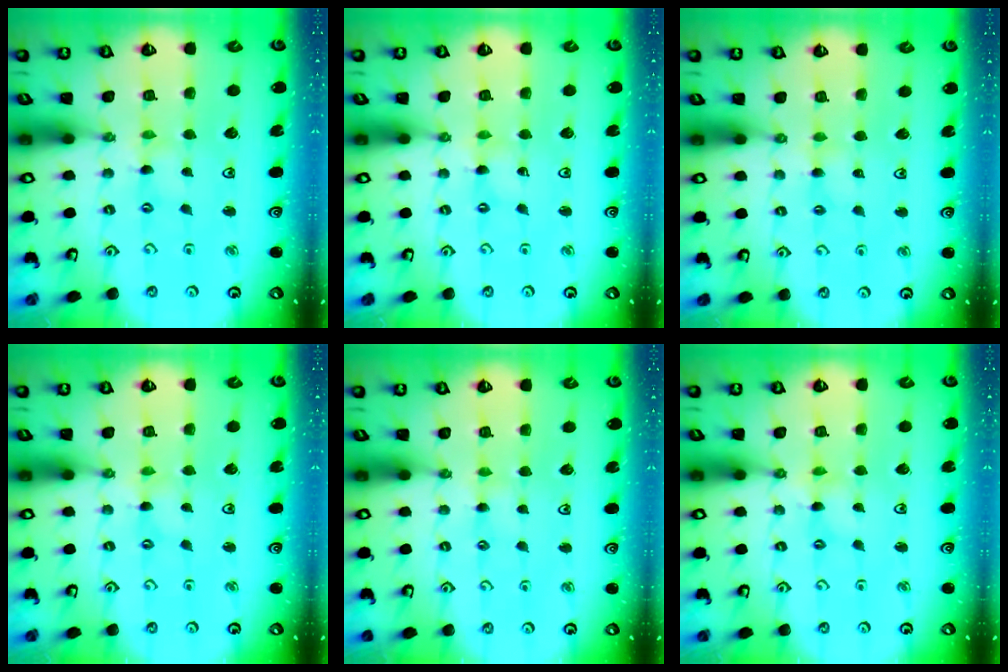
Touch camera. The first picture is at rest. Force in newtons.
{"total": 0.0}
{"total": 2.5, "press": 2.5, "slide": 0.2}
{"total": 0.5, "press": 0.5, "slide": 0.1}
{"total": 2.1, "press": 2.1, "slide": 0.4}
{"total": 0.6, "press": 0.6, "slide": 0.2}